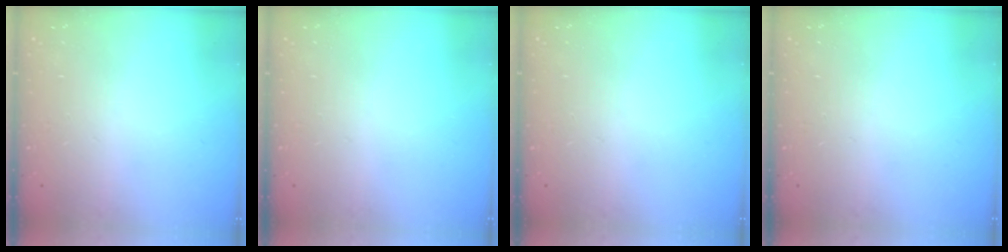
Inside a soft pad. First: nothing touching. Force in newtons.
{"total": 0.0}
{"total": 0.0}
{"total": 0.0}